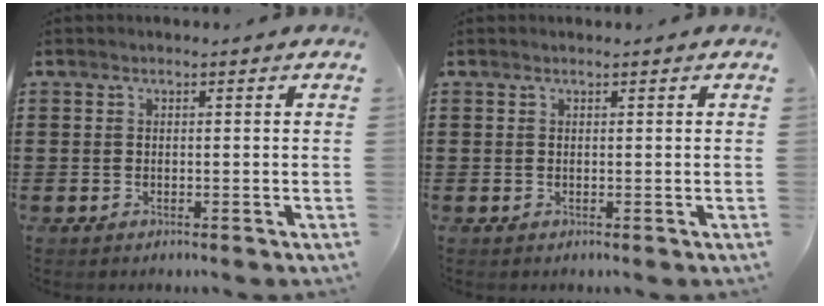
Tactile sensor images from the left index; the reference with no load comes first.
{"total": 0.0}